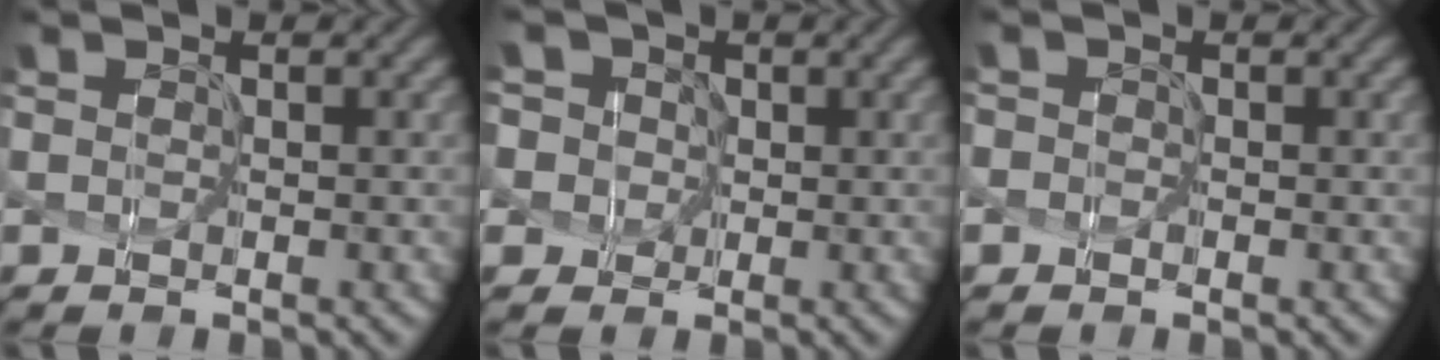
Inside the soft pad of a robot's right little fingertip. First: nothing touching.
{"total": 6.3, "force": [0.4, 5.8, 2.3], "torque": [-0.057, 0.040, -0.041]}
{"total": 1.1, "force": [-0.3, 1.0, 0.3], "torque": [0.007, 0.009, -0.016]}